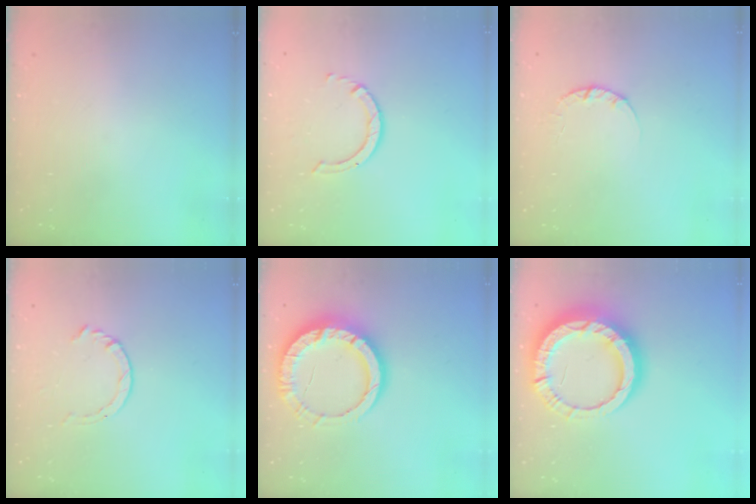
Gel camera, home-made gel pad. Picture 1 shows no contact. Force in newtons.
{"total": 3.6, "press": 3.6, "slide": 0.6}
{"total": 2.4, "press": 2.4, "slide": 0.3}
{"total": 3.4, "press": 3.4, "slide": 0.5}
{"total": 15.2, "press": 15.2, "slide": 1.4}
{"total": 17.4, "press": 17.3, "slide": 1.8}